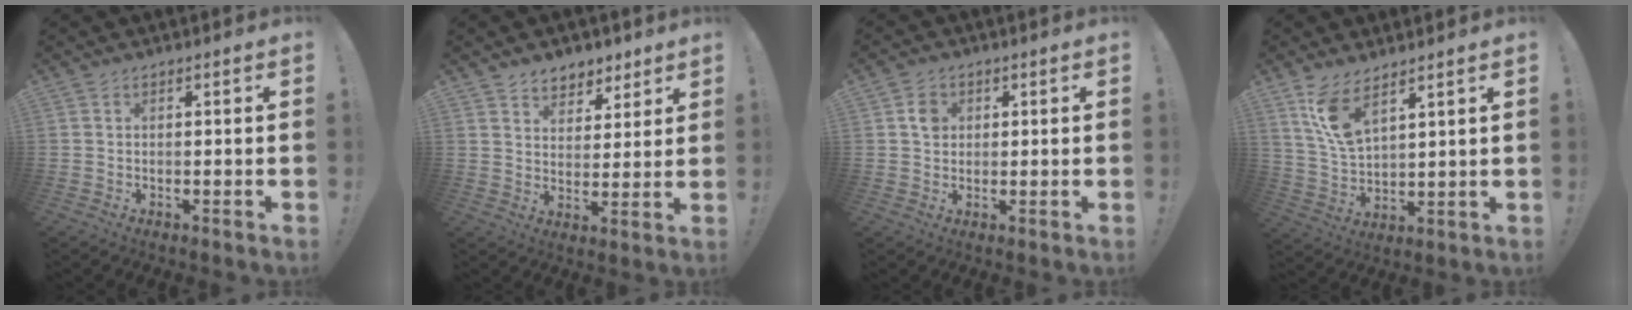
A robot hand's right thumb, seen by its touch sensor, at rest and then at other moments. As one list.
[{"total": 7.0, "force": [5.2, 4.6, 0.9], "torque": [-0.007, -0.043, 0.099]}, {"total": 3.9, "force": [0.9, 3.5, 1.5], "torque": [-0.009, -0.004, 0.012]}, {"total": 9.8, "force": [6.5, 3.8, 6.3], "torque": [-0.128, -0.023, 0.126]}]